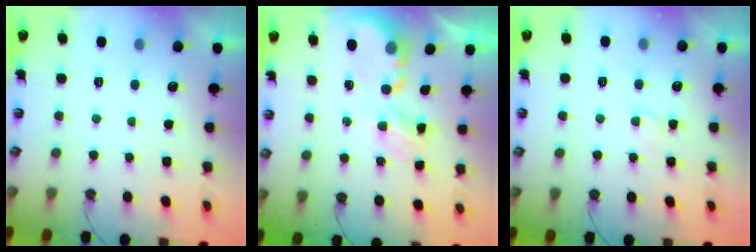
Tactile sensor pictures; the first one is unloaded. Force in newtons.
{"total": 4.0, "press": 4.0, "slide": 0.1}
{"total": 1.5, "press": 1.5, "slide": 0.3}